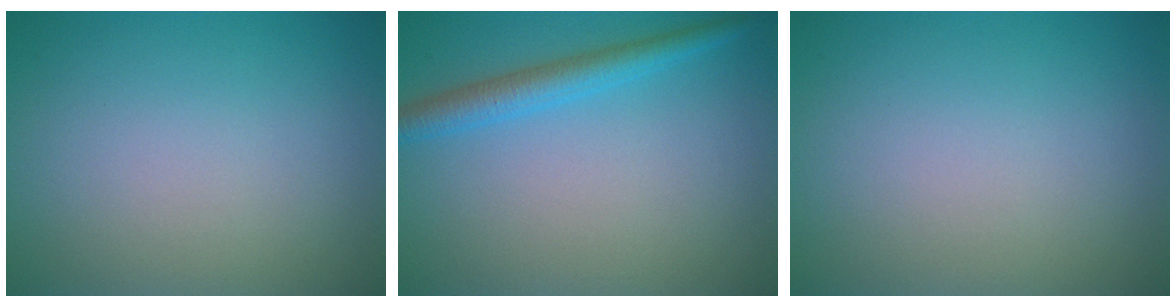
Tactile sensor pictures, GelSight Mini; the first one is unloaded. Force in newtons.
{"total": 3.0, "press": 3.0, "slide": 0.0}
{"total": 0.0}